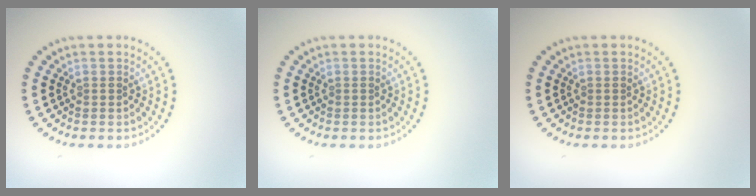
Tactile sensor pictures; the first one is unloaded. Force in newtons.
{"total": 0.0}
{"total": 0.0}